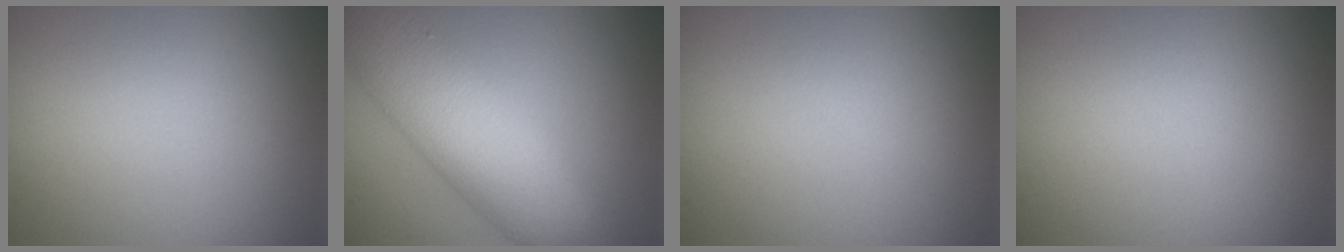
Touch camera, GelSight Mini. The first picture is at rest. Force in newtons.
{"total": 8.2, "press": 8.2, "slide": 0.2}
{"total": 0.0}
{"total": 0.0}